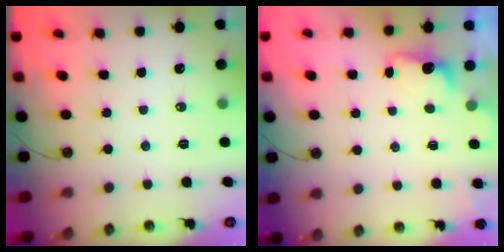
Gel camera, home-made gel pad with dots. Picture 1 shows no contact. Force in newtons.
{"total": 1.3, "press": 1.0, "slide": 0.8}